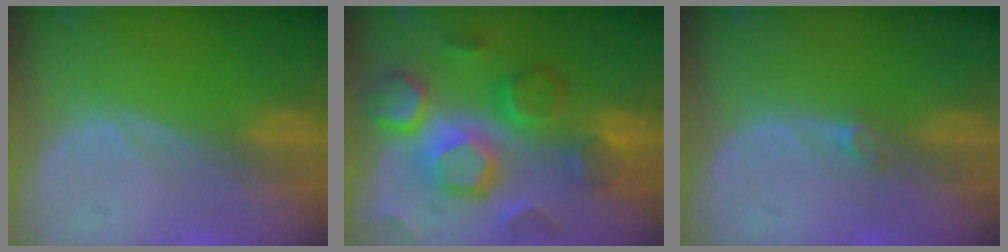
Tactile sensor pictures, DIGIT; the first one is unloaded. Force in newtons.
{"total": 12.0, "press": 12.0, "slide": 1.2}
{"total": 1.2, "press": 1.2, "slide": 0.4}